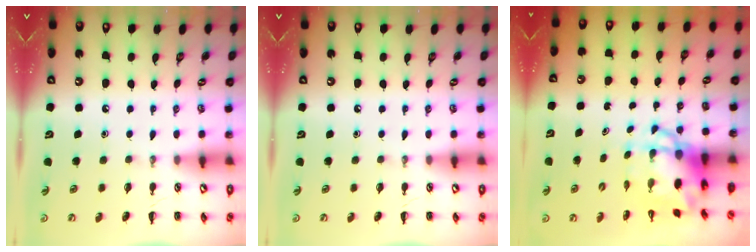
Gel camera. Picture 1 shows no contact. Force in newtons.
{"total": 0.0}
{"total": 6.0, "press": 5.8, "slide": 1.6}